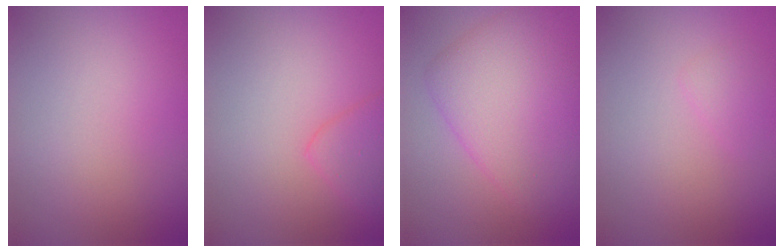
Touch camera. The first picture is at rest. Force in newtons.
{"total": 2.3, "press": 2.3, "slide": 0.1}
{"total": 7.3, "press": 7.3, "slide": 0.1}
{"total": 0.9, "press": 0.9, "slide": 0.0}